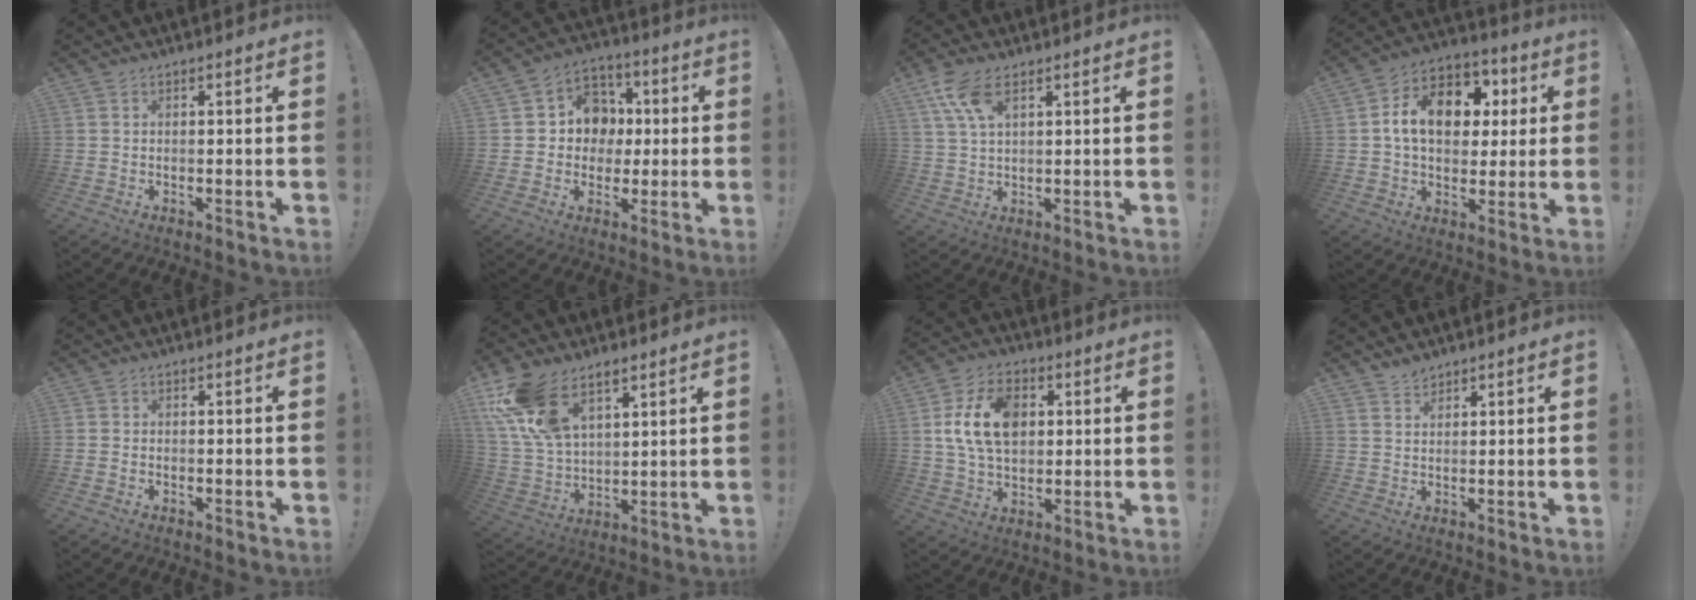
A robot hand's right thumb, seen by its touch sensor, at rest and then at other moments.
{"total": 11.1, "force": [0.4, 10.4, 3.8], "torque": [-0.046, 0.010, 0.018]}
{"total": 8.2, "force": [4.3, 3.5, 6.1], "torque": [-0.117, -0.006, 0.084]}
{"total": 15.8, "force": [3.4, 11.3, 10.4], "torque": [-0.149, 0.002, 0.065]}
{"total": 0.8, "force": [-0.6, 0.5, 0.1], "torque": [0.001, 0.002, -0.011]}
{"total": 16.4, "force": [9.4, 9.6, 9.4], "torque": [-0.185, -0.046, 0.178]}
{"total": 15.1, "force": [2.6, 10.6, 10.5], "torque": [-0.177, 0.002, 0.050]}
{"total": 2.4, "force": [2.2, 0.8, 0.4], "torque": [0.008, -0.019, 0.038]}